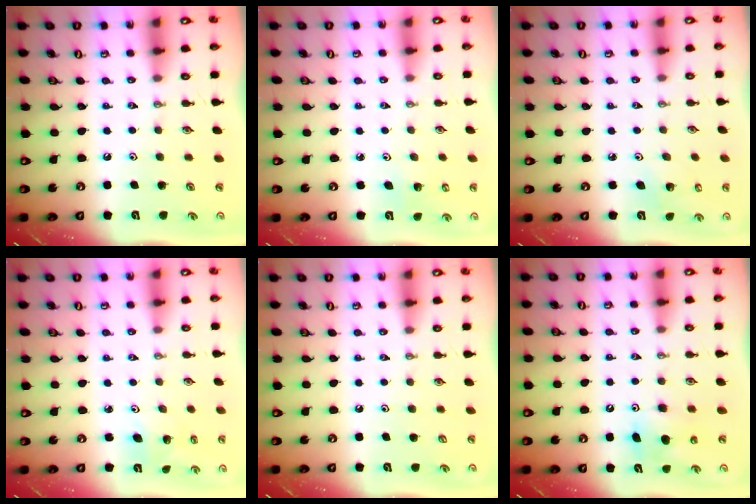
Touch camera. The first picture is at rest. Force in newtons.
{"total": 2.8, "press": 2.7, "slide": 1.0}
{"total": 3.5, "press": 3.2, "slide": 1.4}
{"total": 5.3, "press": 5.0, "slide": 1.7}
{"total": 1.1, "press": 0.0, "slide": 1.1}
{"total": 7.5, "press": 7.5, "slide": 0.5}